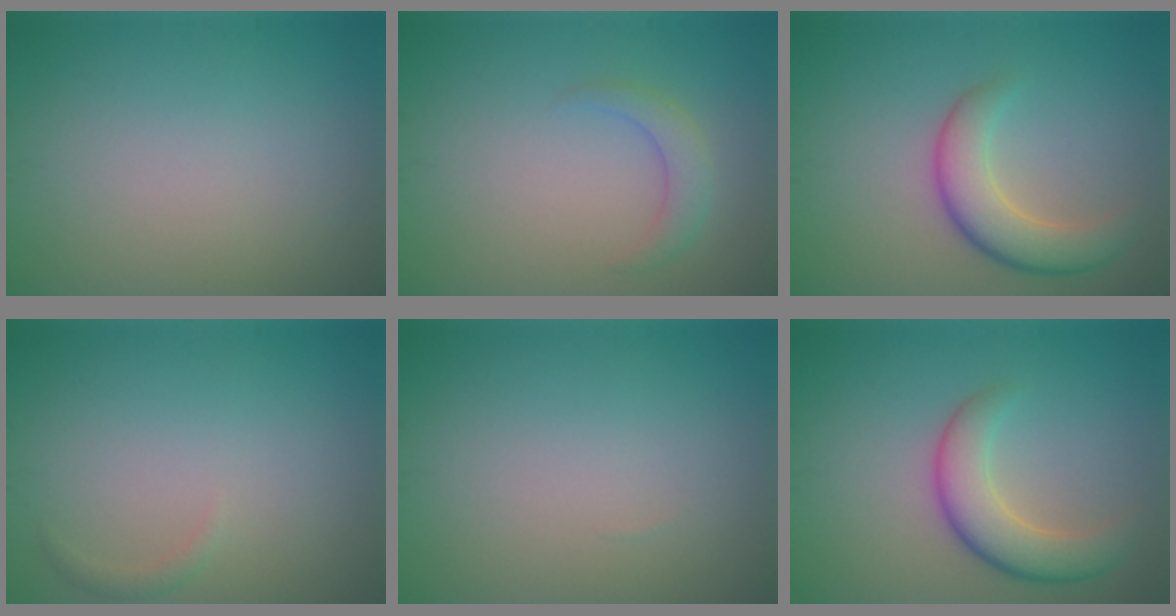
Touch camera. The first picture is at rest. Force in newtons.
{"total": 2.0, "press": 2.0, "slide": 0.1}
{"total": 4.8, "press": 4.8, "slide": 0.3}
{"total": 0.8, "press": 0.8, "slide": 0.0}
{"total": 0.0}
{"total": 4.8, "press": 4.8, "slide": 0.3}